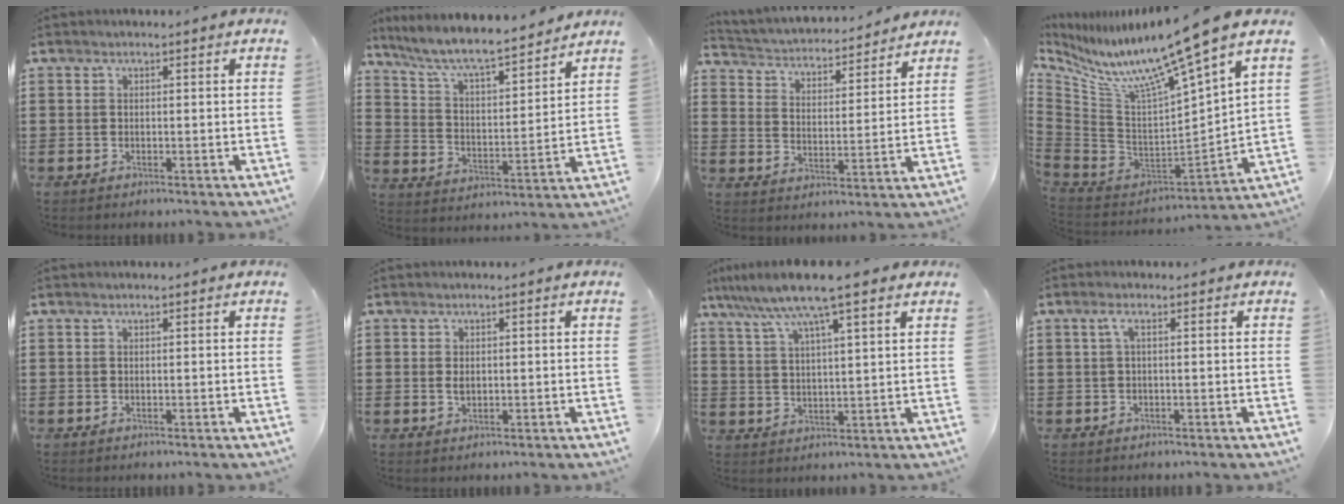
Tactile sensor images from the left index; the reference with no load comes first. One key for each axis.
{"total": 7.5, "fx": 6.7, "fy": 0.6, "fz": 3.4, "tx": -0.093, "ty": -0.041, "tz": 0.111}
{"total": 2.9, "fx": 2.9, "fy": 0.3, "fz": 0.0, "tx": -0.022, "ty": -0.030, "tz": 0.040}
{"total": 10.8, "fx": 8.2, "fy": -1.8, "fz": 6.8, "tx": -0.157, "ty": -0.075, "tz": 0.124}
{"total": 0.0}
{"total": 1.3, "fx": 0.1, "fy": 0.9, "fz": 1.0, "tx": -0.022, "ty": 0.004, "tz": 0.000}
{"total": 8.9, "fx": 6.7, "fy": 0.4, "fz": 5.9, "tx": -0.132, "ty": -0.017, "tz": 0.116}
{"total": 1.8, "fx": 0.1, "fy": 0.3, "fz": 1.8, "tx": -0.036, "ty": 0.002, "tz": 0.001}